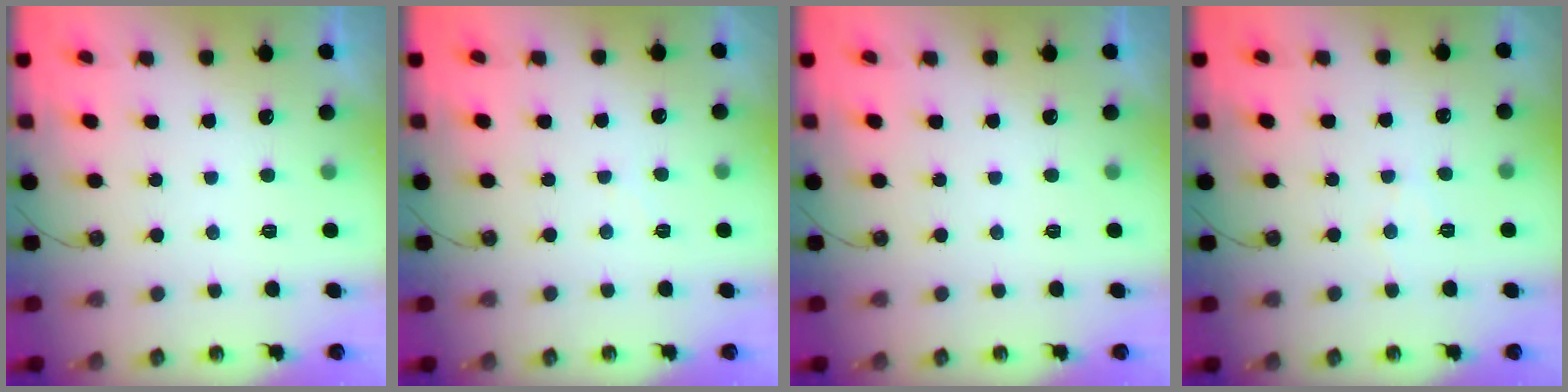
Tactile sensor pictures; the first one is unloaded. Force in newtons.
{"total": 3.3, "press": 3.3, "slide": 0.6}
{"total": 0.0}
{"total": 6.7, "press": 6.7, "slide": 0.7}